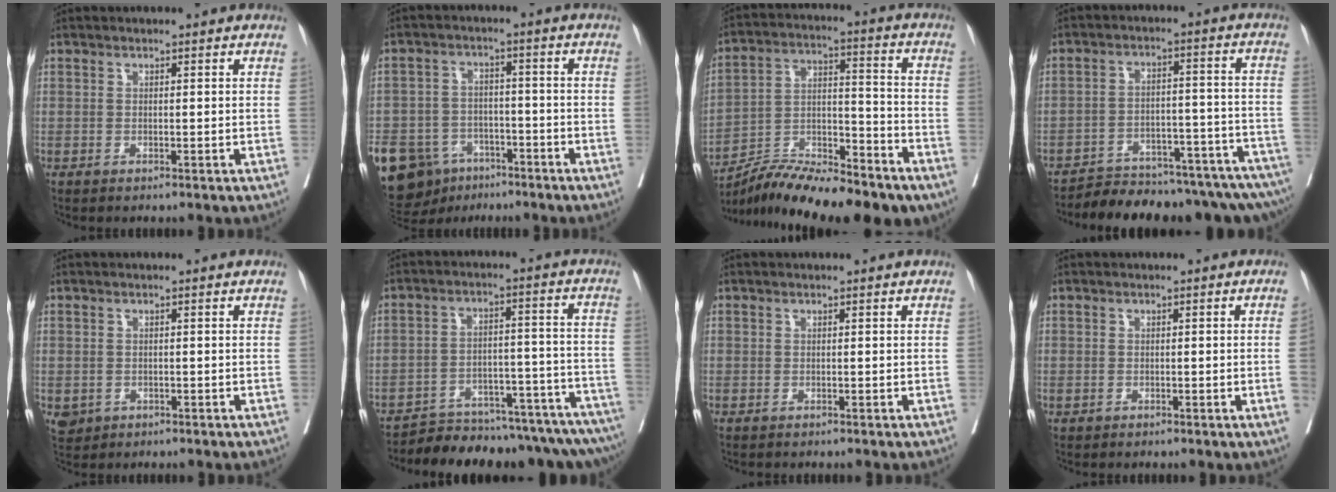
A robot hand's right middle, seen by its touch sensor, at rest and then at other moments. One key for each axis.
{"total": 19.6, "fx": -11.1, "fy": 13.7, "fz": 8.4, "tx": -0.239, "ty": -0.003, "tz": -0.168}
{"total": 19.4, "fx": -15.9, "fy": 4.2, "fz": 10.3, "tx": -0.162, "ty": 0.009, "tz": -0.271}
{"total": 18.0, "fx": -16.4, "fy": 2.1, "fz": 7.0, "tx": -0.052, "ty": 0.024, "tz": -0.223}
{"total": 2.3, "fx": -0.8, "fy": 2.1, "fz": 0.7, "tx": -0.009, "ty": 0.002, "tz": -0.002}
{"total": 18.1, "fx": -16.8, "fy": 1.7, "fz": 6.4, "tx": -0.041, "ty": 0.027, "tz": -0.229}
{"total": 0.0}
{"total": 1.5, "fx": -0.2, "fy": -0.4, "fz": 1.5, "tx": -0.021, "ty": 0.003, "tz": -0.003}